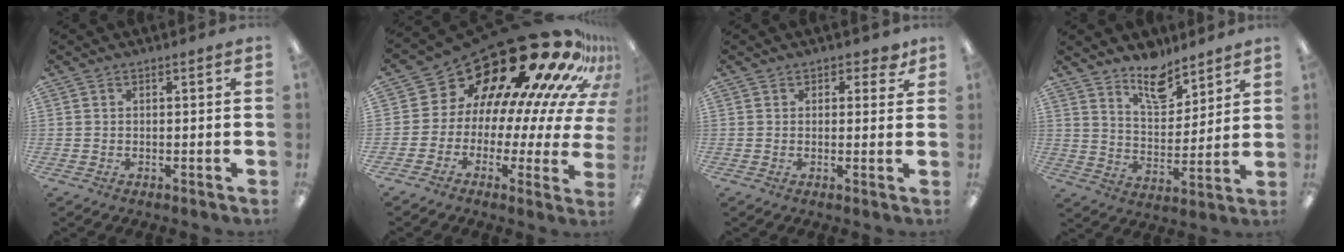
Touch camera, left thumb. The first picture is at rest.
{"total": 25.3, "force": [17.5, 11.0, 14.7], "torque": [-0.208, -0.160, 0.322]}
{"total": 2.5, "force": [1.6, 1.7, 1.0], "torque": [-0.005, -0.002, 0.026]}
{"total": 10.9, "force": [8.9, 4.8, 4.0], "torque": [-0.052, -0.063, 0.161]}